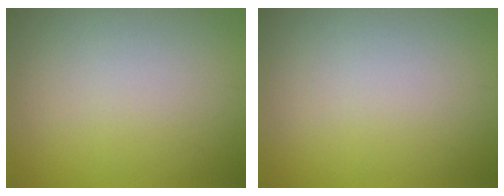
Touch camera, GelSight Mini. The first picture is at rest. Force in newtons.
{"total": 0.0}